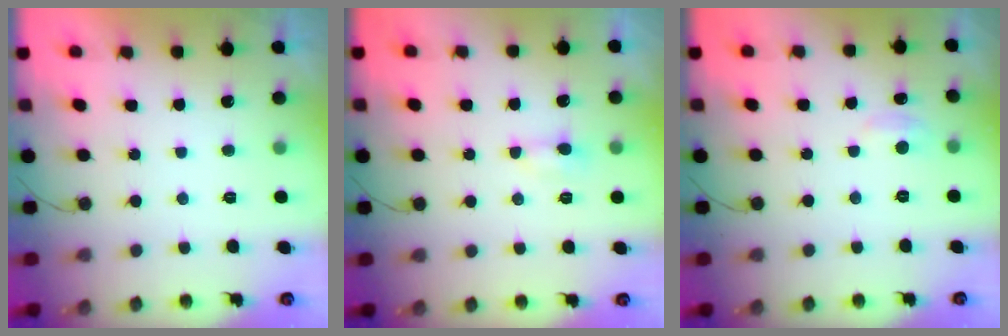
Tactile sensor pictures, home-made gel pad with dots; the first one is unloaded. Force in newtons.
{"total": 3.5, "press": 3.5, "slide": 0.5}
{"total": 3.2, "press": 3.2, "slide": 0.4}